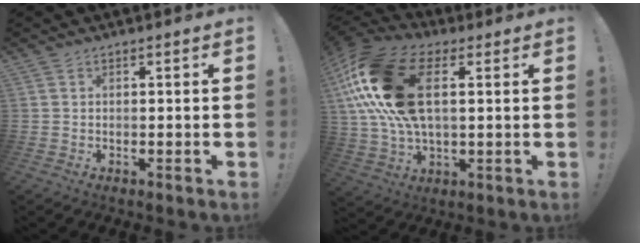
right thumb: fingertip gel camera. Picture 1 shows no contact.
{"total": 22.0, "force": [5.4, 12.7, 17.2], "torque": [-0.343, -0.007, 0.099]}